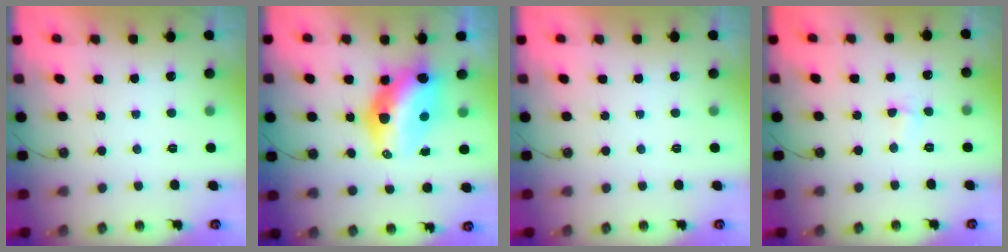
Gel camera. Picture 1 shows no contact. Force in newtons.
{"total": 13.9, "press": 13.3, "slide": 4.1}
{"total": 0.0}
{"total": 2.3, "press": 2.2, "slide": 0.5}